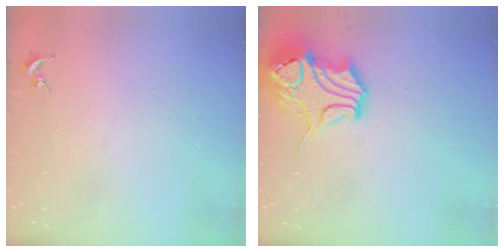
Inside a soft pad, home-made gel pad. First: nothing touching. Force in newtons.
{"total": 15.2, "press": 15.0, "slide": 2.4}